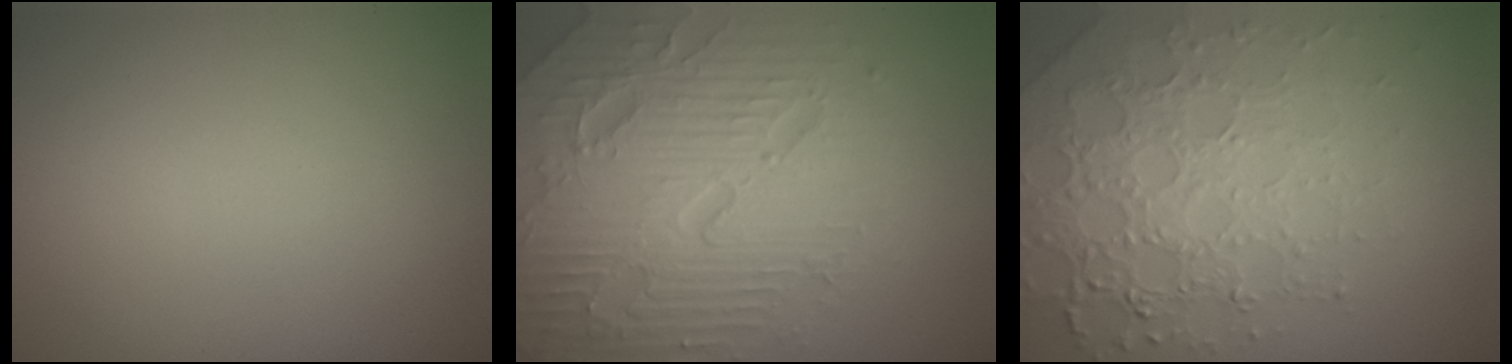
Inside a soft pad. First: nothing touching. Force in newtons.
{"total": 7.3, "press": 7.1, "slide": 1.5}
{"total": 7.1, "press": 5.1, "slide": 4.9}